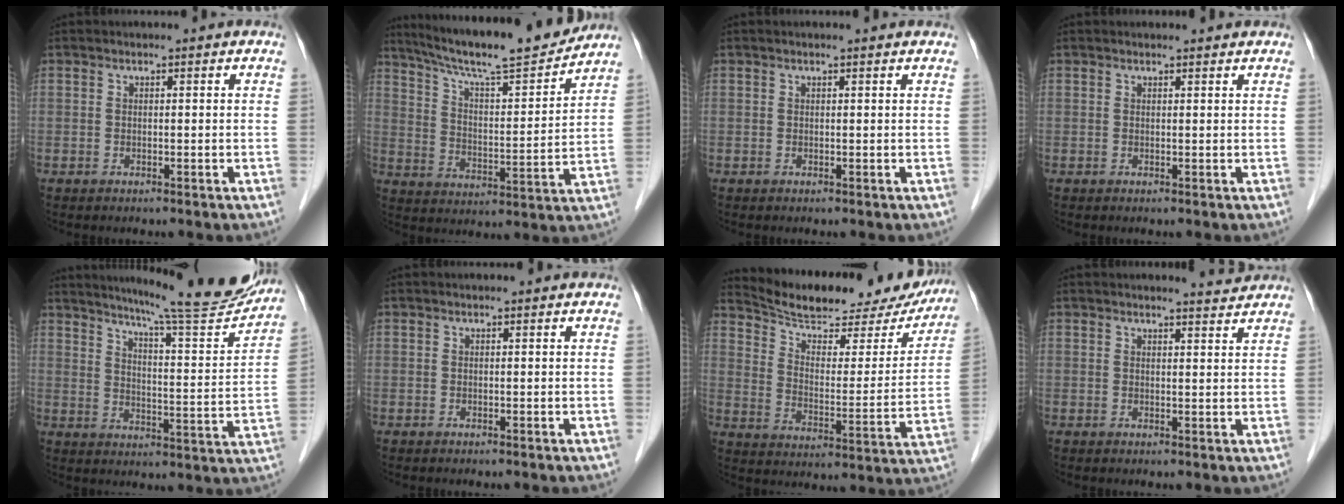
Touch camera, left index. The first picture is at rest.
{"total": 17.4, "force": [15.7, 0.5, 7.3], "torque": [-0.127, -0.003, 0.247]}
{"total": 1.4, "force": [1.3, -0.1, 0.4], "torque": [-0.016, 0.005, 0.015]}
{"total": 2.1, "force": [2.0, 0.3, 0.2], "torque": [-0.012, 0.008, 0.024]}
{"total": 18.5, "force": [17.0, 0.1, 7.4], "torque": [-0.111, -0.054, 0.222]}
{"total": 0.0}
{"total": 23.4, "force": [21.1, 5.8, 8.3], "torque": [-0.120, -0.018, 0.284]}
{"total": 2.3, "force": [2.3, -0.2, -0.1], "torque": [-0.006, -0.010, 0.030]}